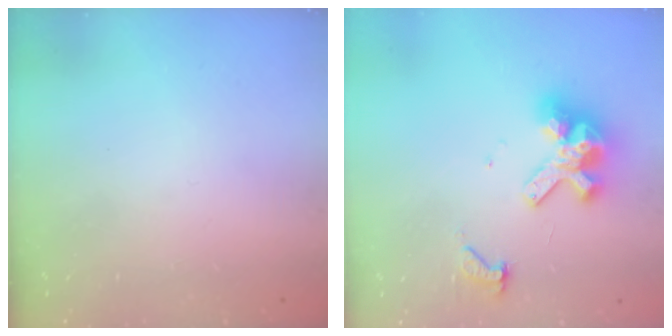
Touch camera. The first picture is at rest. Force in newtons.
{"total": 11.4, "press": 11.4, "slide": 1.4}